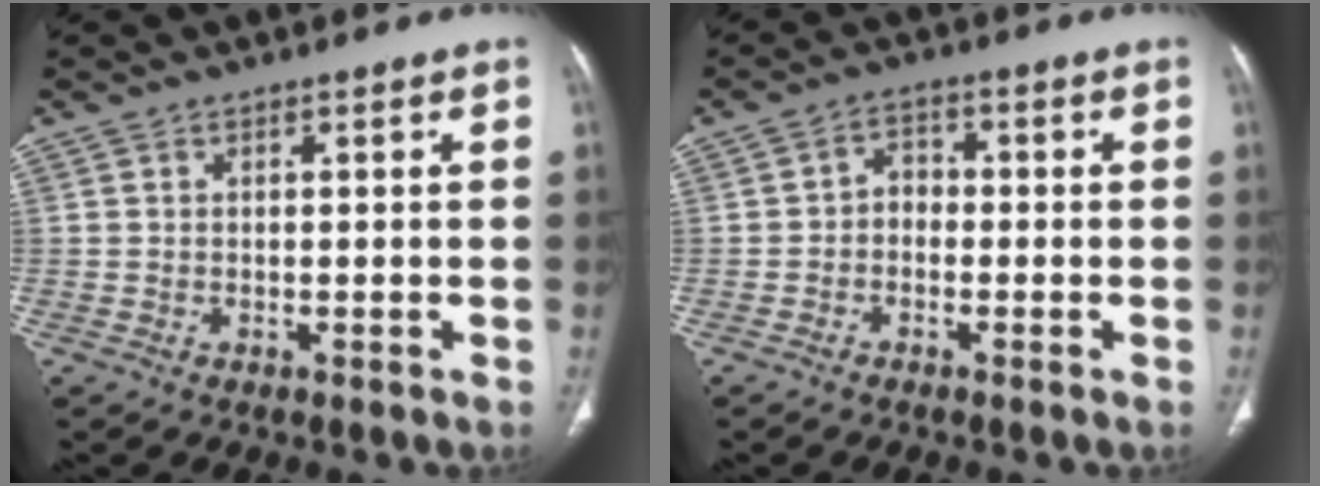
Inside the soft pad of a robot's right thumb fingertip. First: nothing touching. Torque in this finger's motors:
{"motor_torque": [-0.53, -0.17, 0.27, -0.33, -0.06]}